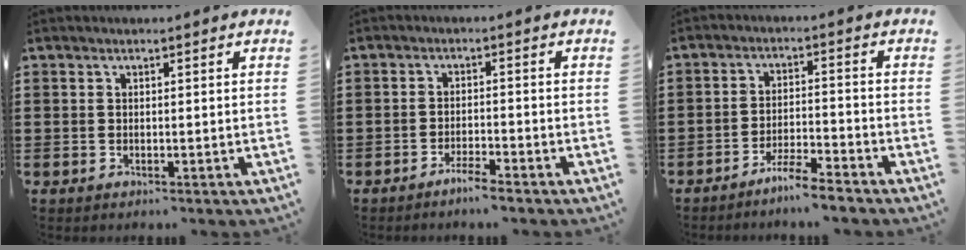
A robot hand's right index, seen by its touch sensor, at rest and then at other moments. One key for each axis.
{"total": 2.5, "fx": -2.3, "fy": -0.1, "fz": 1.0, "tx": -0.018, "ty": 0.003, "tz": -0.042}
{"total": 4.7, "fx": -4.4, "fy": -0.3, "fz": 1.7, "tx": -0.037, "ty": -0.003, "tz": -0.086}